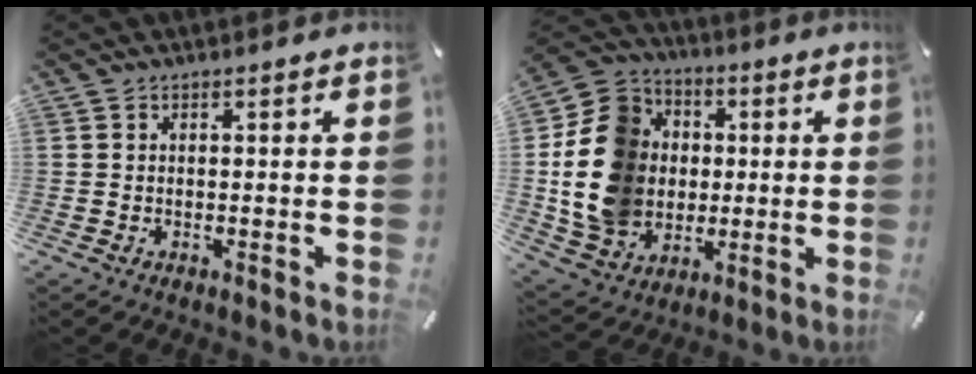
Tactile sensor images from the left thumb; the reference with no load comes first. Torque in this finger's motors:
{"motor_torque": [2.51, 2.51, 0.58, -0.06, 0.75]}